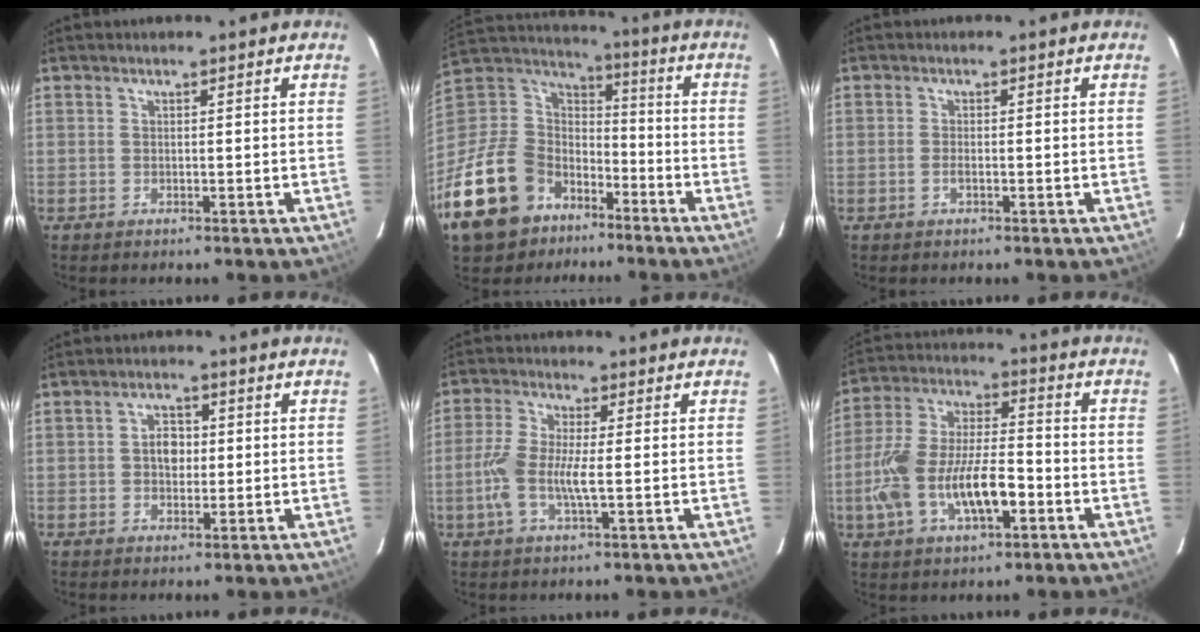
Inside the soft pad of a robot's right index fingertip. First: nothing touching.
{"total": 21.7, "force": [-13.8, 14.4, 8.6], "torque": [-0.214, 0.023, -0.218]}
{"total": 1.2, "force": [-0.6, 0.5, 1.0], "torque": [-0.023, 0.001, -0.012]}
{"total": 3.8, "force": [0.1, 3.0, 2.4], "torque": [-0.039, 0.010, 0.003]}
{"total": 7.2, "force": [-1.4, 1.7, 6.9], "torque": [-0.153, 0.000, -0.030]}
{"total": 15.7, "force": [-5.3, 6.4, 13.4], "torque": [-0.277, 0.000, -0.090]}